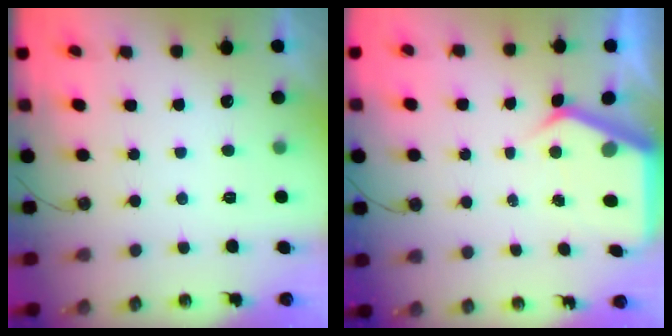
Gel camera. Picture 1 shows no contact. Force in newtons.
{"total": 5.9, "press": 5.9, "slide": 0.5}